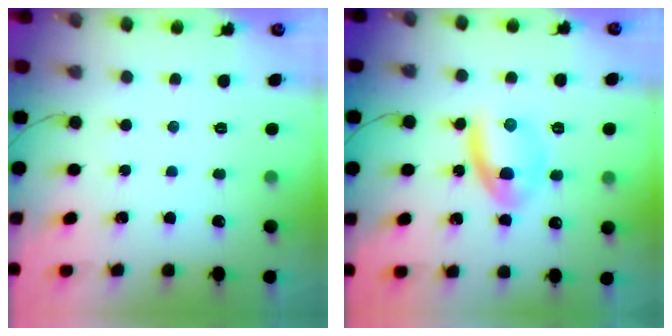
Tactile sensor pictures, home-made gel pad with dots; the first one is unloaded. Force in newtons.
{"total": 7.1, "press": 7.0, "slide": 1.3}